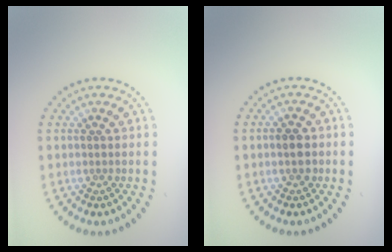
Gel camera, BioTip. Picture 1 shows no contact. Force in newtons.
{"total": 1.7, "press": 1.7, "slide": 0.2}